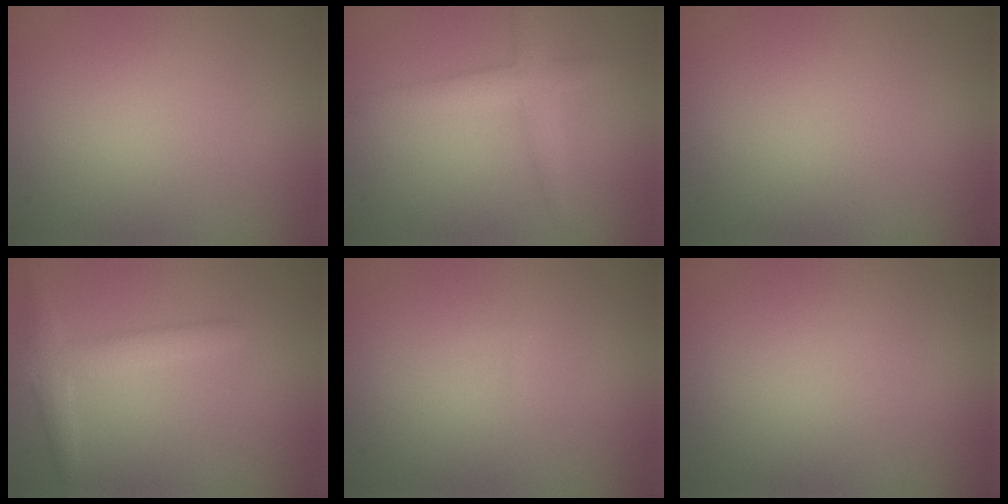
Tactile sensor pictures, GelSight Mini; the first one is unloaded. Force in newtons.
{"total": 1.9, "press": 1.8, "slide": 0.3}
{"total": 0.0}
{"total": 2.9, "press": 2.9, "slide": 0.1}
{"total": 0.0}
{"total": 0.0}